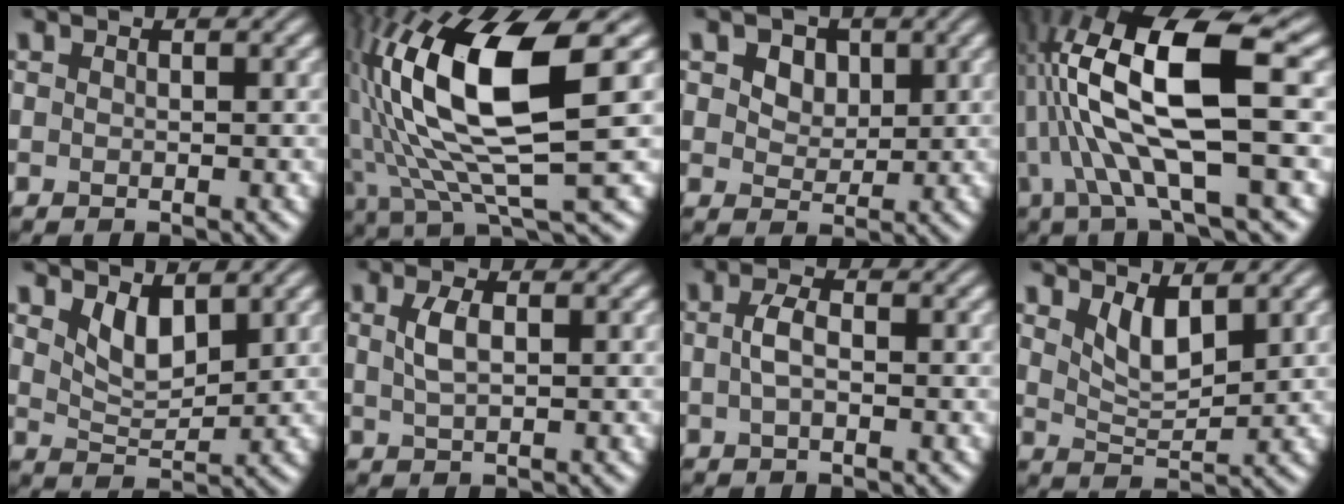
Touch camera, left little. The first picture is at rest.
{"total": 13.5, "force": [2.0, 4.2, 12.7], "torque": [-0.250, 0.002, 0.040]}
{"total": 4.1, "force": [2.0, 2.8, 2.2], "torque": [-0.048, 0.007, 0.024]}
{"total": 13.4, "force": [0.5, 3.4, 12.9], "torque": [-0.248, 0.013, 0.015]}
{"total": 3.0, "force": [1.8, 1.4, 2.0], "torque": [-0.042, -0.010, 0.036]}
{"total": 2.3, "force": [0.5, 0.9, 2.0], "torque": [-0.047, 0.003, 0.011]}
{"total": 2.0, "force": [-0.2, 0.9, 1.8], "torque": [-0.041, 0.005, -0.007]}
{"total": 3.2, "force": [1.8, 1.2, 2.4], "torque": [-0.050, -0.009, 0.038]}